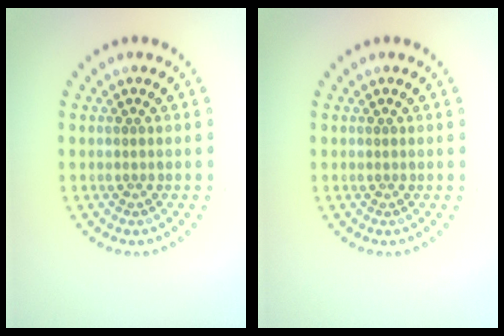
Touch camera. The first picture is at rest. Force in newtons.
{"total": 0.0}